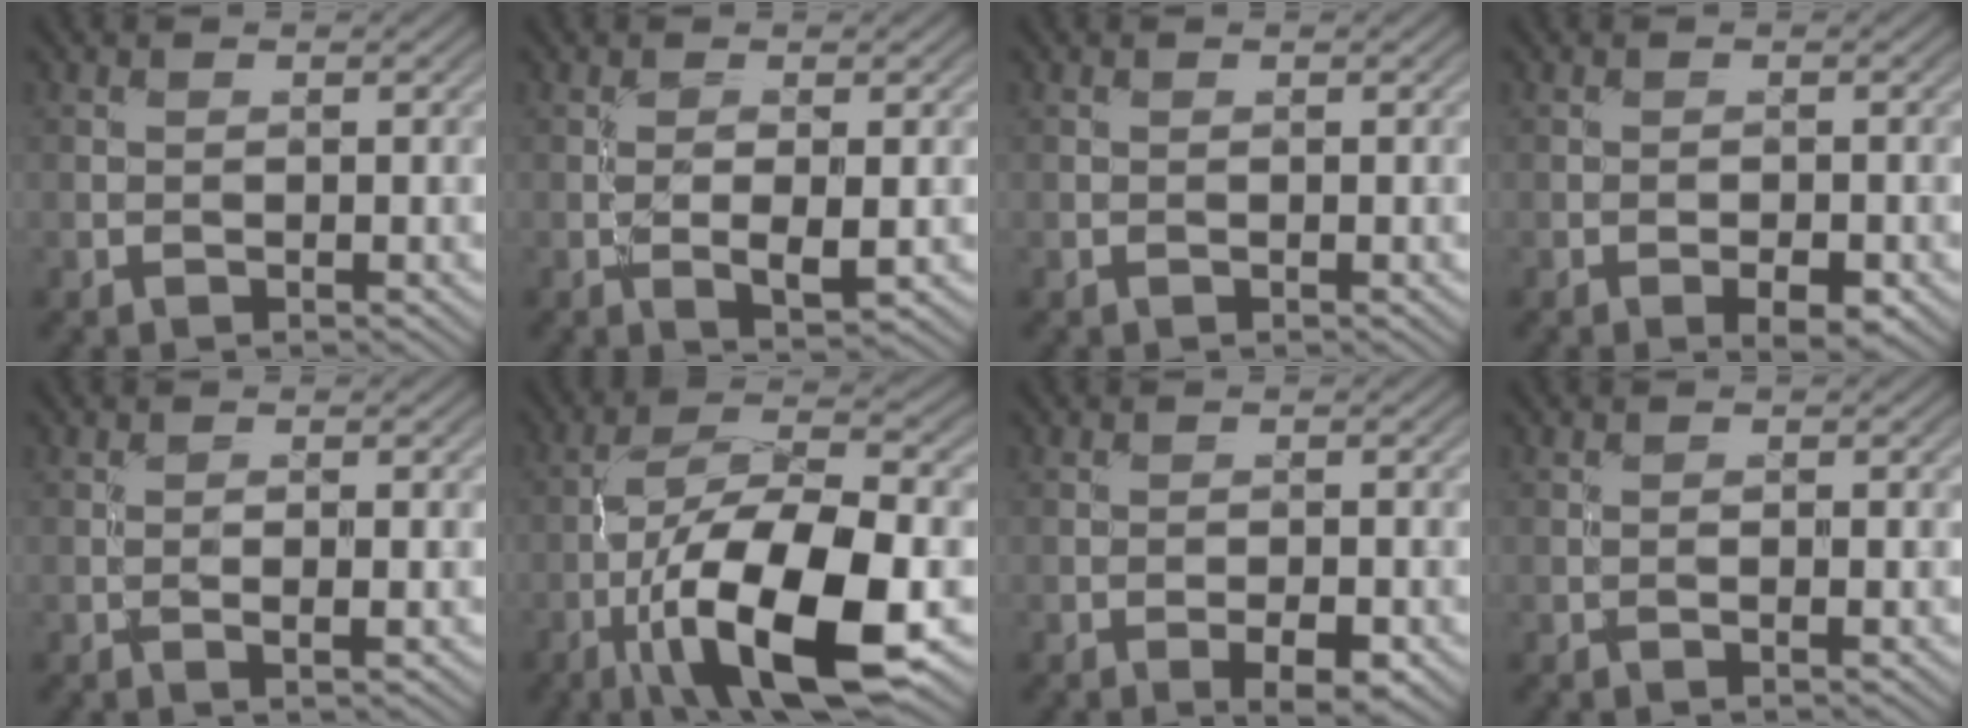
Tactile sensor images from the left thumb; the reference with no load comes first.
{"total": 2.8, "force": [-0.2, 0.8, 2.6], "torque": [-0.053, -0.004, -0.003]}
{"total": 0.0}
{"total": 2.7, "force": [-1.4, 1.0, 2.1], "torque": [-0.033, 0.000, -0.022]}
{"total": 1.3, "force": [-0.2, 0.2, 1.2], "torque": [-0.022, 0.001, -0.004]}
{"total": 15.3, "force": [-5.9, 5.3, 13.1], "torque": [-0.235, -0.002, -0.108]}
{"total": 3.3, "force": [-1.7, 1.2, 2.6], "torque": [-0.041, 0.001, -0.025]}
{"total": 0.7, "force": [-0.1, 0.0, 0.7], "torque": [-0.013, 0.001, -0.004]}